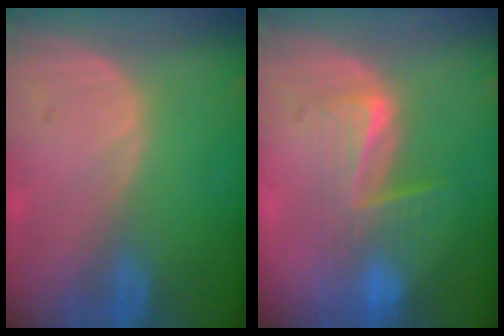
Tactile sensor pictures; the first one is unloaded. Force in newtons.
{"total": 6.7, "press": 6.5, "slide": 1.4}